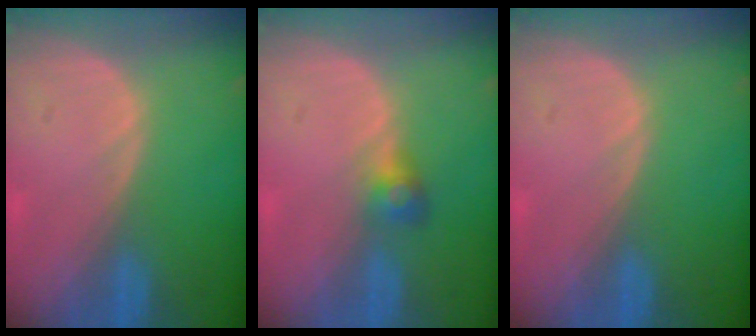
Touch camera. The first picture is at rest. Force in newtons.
{"total": 2.7, "press": 2.6, "slide": 0.8}
{"total": 0.0}